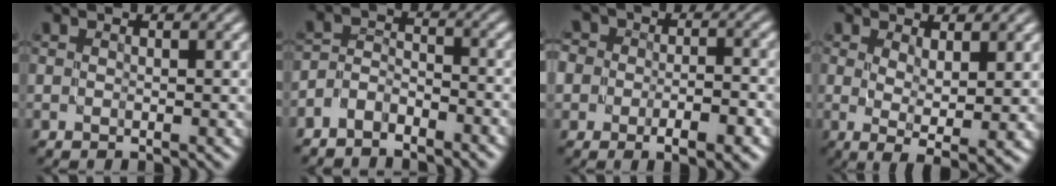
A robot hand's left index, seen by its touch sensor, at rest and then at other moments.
{"total": 3.3, "force": [-2.8, 1.3, 1.1], "torque": [-0.020, 0.004, -0.061]}
{"total": 6.5, "force": [-2.0, 4.5, 4.3], "torque": [-0.020, 0.003, -0.041]}
{"total": 3.5, "force": [0.7, 0.6, 3.3], "torque": [-0.054, -0.015, 0.018]}